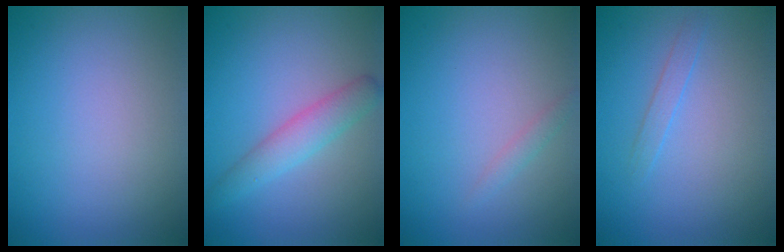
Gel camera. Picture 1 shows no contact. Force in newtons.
{"total": 2.9, "press": 2.9, "slide": 0.1}
{"total": 0.9, "press": 0.9, "slide": 0.0}
{"total": 1.1, "press": 1.1, "slide": 0.0}